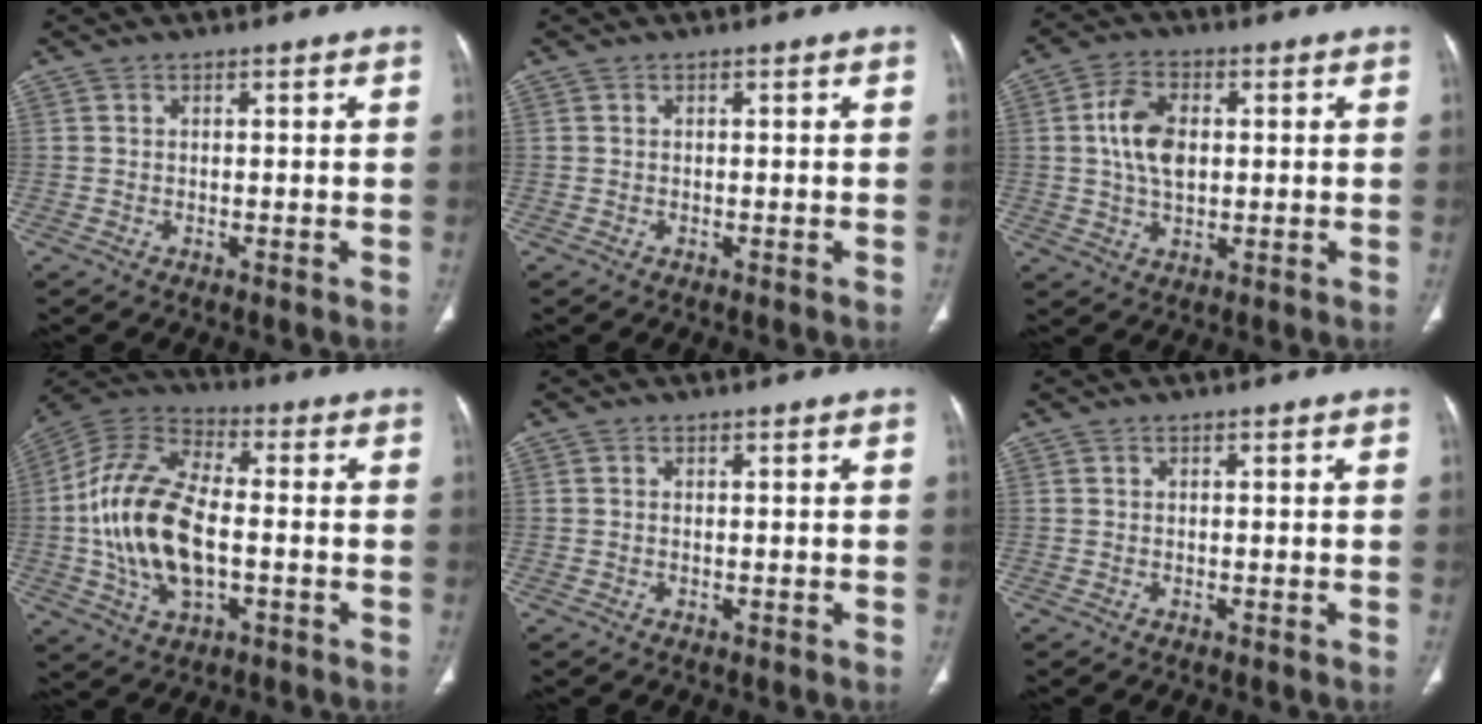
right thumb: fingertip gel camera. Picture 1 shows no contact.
{"total": 0.0}
{"total": 8.3, "force": [1.0, 5.2, 6.5], "torque": [-0.113, 0.002, 0.017]}
{"total": 18.6, "force": [-2.0, 10.0, 15.5], "torque": [-0.310, 0.024, -0.038]}
{"total": 0.0}
{"total": 0.0}